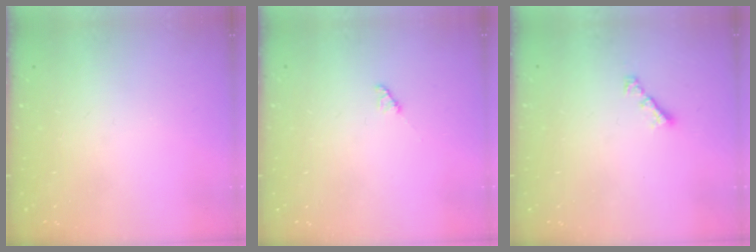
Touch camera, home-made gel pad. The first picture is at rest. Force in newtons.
{"total": 2.2, "press": 2.2, "slide": 0.3}
{"total": 2.8, "press": 2.8, "slide": 0.7}